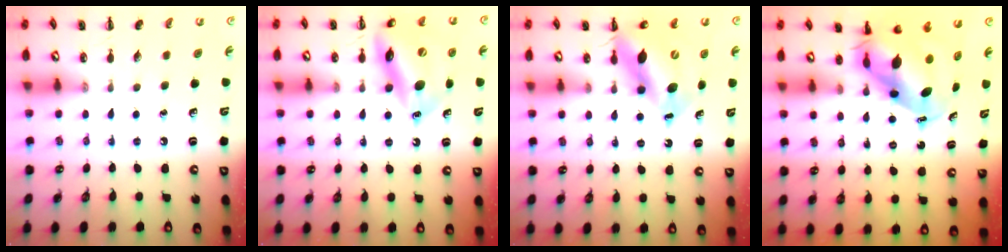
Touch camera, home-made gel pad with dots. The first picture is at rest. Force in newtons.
{"total": 15.5, "press": 15.3, "slide": 2.7}
{"total": 12.6, "press": 12.2, "slide": 3.1}
{"total": 8.7, "press": 8.4, "slide": 2.2}